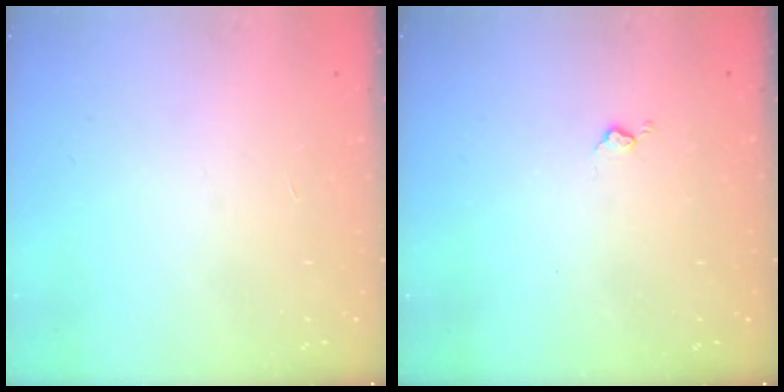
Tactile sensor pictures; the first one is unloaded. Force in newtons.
{"total": 3.3, "press": 3.2, "slide": 0.5}